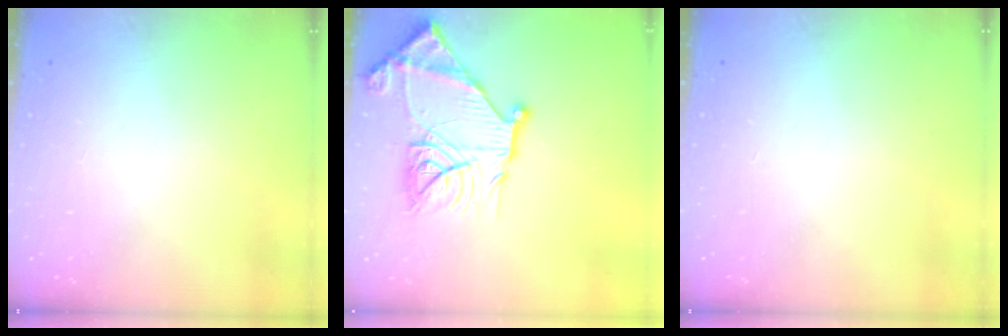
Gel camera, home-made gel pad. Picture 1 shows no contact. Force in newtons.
{"total": 22.8, "press": 22.6, "slide": 2.3}
{"total": 0.0}